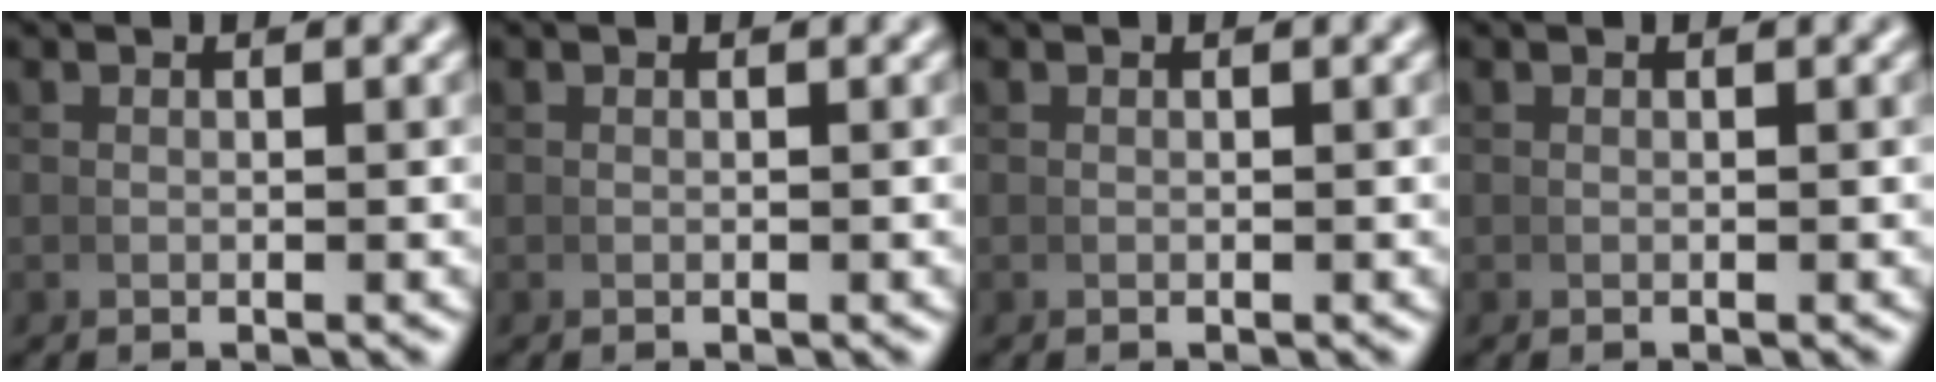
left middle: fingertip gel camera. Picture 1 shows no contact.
{"total": 0.0}
{"total": 0.0}
{"total": 0.0}